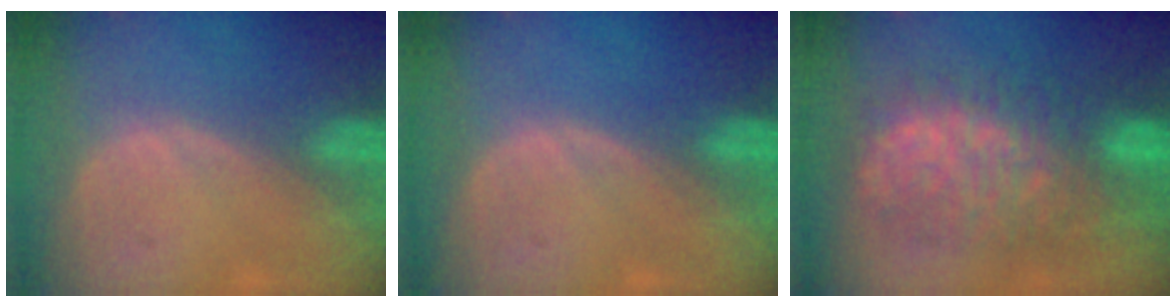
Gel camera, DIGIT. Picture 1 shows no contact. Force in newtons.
{"total": 0.0}
{"total": 11.6, "press": 11.5, "slide": 1.4}